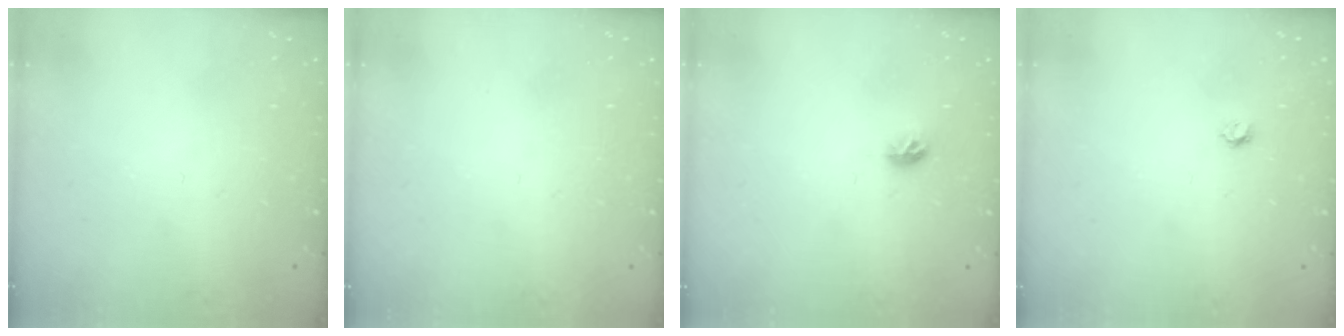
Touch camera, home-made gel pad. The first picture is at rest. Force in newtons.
{"total": 0.7, "press": 0.7, "slide": 0.3}
{"total": 5.4, "press": 5.4, "slide": 0.5}
{"total": 3.3, "press": 3.3, "slide": 0.3}